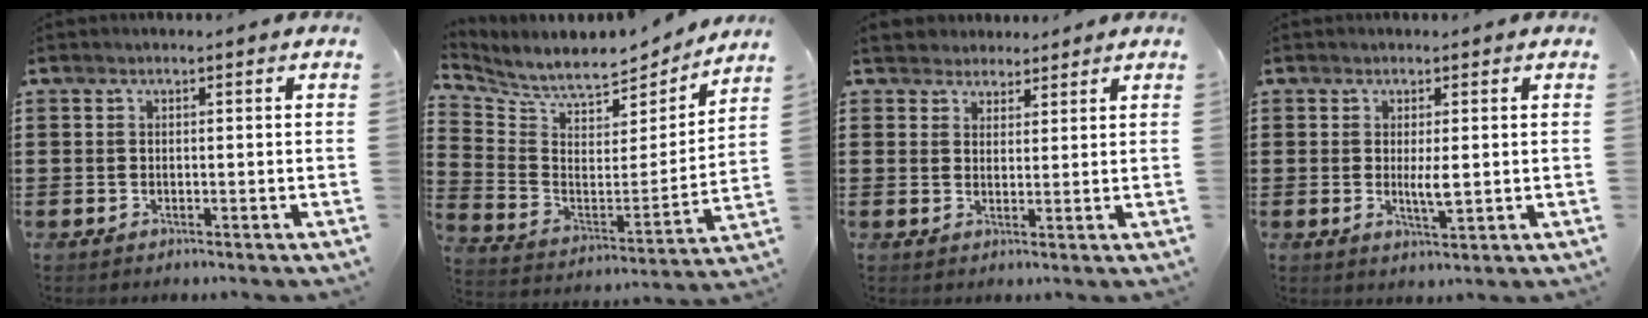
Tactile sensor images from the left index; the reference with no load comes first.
{"total": 7.1, "force": [6.7, 1.0, 2.2], "torque": [-0.080, -0.058, 0.110]}
{"total": 3.1, "force": [2.7, 1.6, -0.1], "torque": [-0.009, 0.006, 0.051]}
{"total": 3.3, "force": [0.3, 0.7, 3.2], "torque": [-0.052, -0.006, 0.004]}